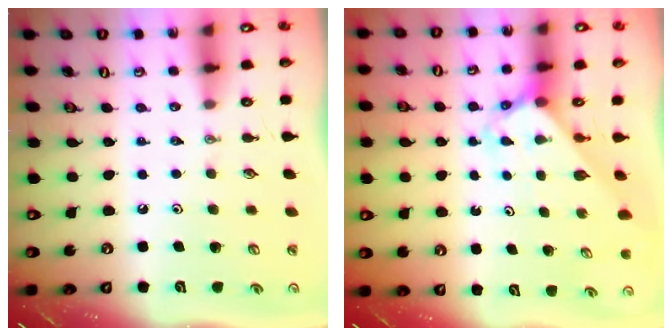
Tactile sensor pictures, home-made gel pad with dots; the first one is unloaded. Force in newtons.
{"total": 2.7, "press": 2.7, "slide": 0.2}